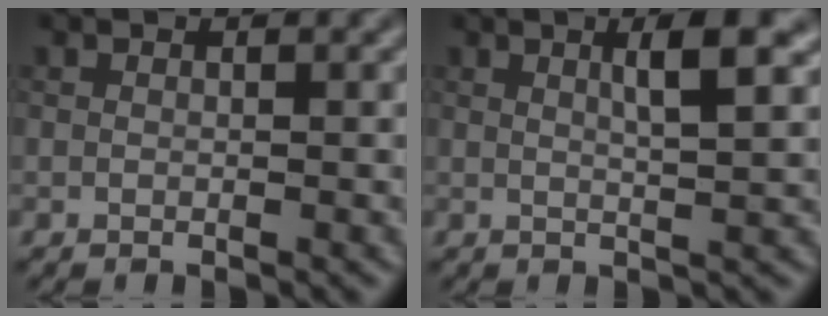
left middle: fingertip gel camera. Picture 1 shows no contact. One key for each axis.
{"total": 4.0, "fx": 1.5, "fy": 0.9, "fz": 3.6, "tx": -0.043, "ty": 0.007, "tz": 0.020}